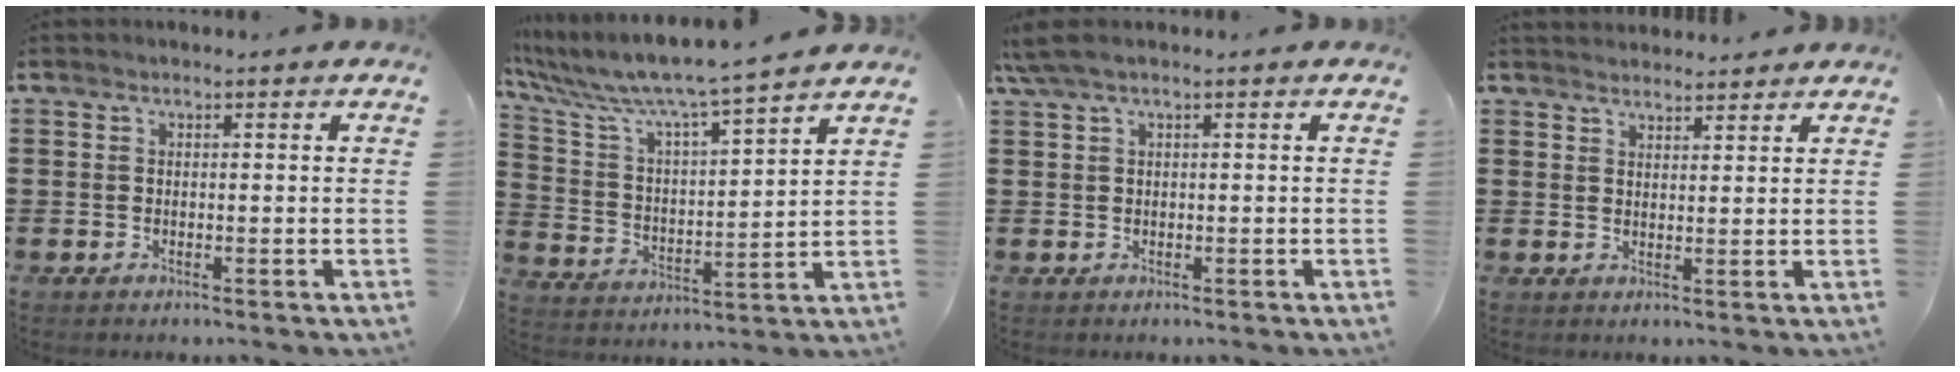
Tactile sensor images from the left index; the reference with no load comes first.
{"total": 7.1, "force": [6.4, -0.2, 3.2], "torque": [-0.093, -0.048, 0.102]}
{"total": 2.2, "force": [0.7, 0.3, 2.0], "torque": [-0.045, -0.003, 0.010]}
{"total": 2.3, "force": [2.2, 0.3, -0.3], "torque": [-0.002, -0.002, 0.043]}